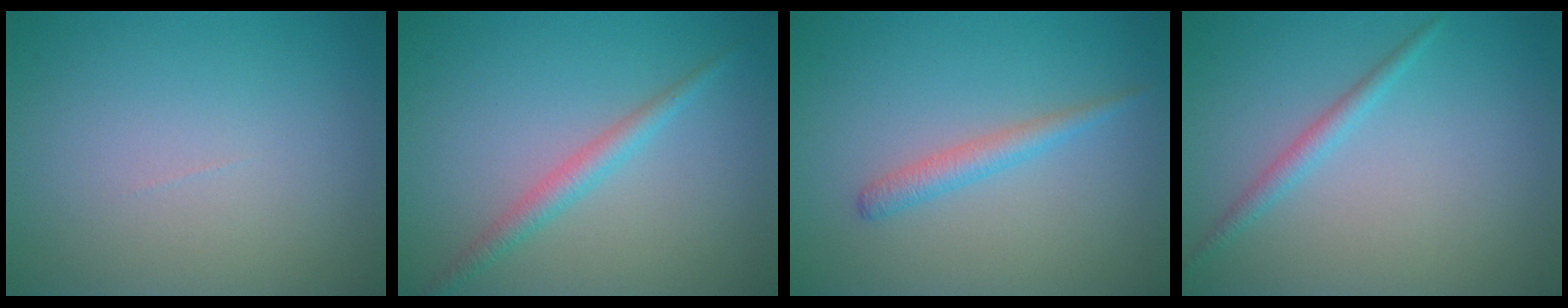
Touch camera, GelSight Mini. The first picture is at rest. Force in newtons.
{"total": 2.1, "press": 2.1, "slide": 0.1}
{"total": 1.8, "press": 1.8, "slide": 0.0}
{"total": 1.4, "press": 1.4, "slide": 0.1}